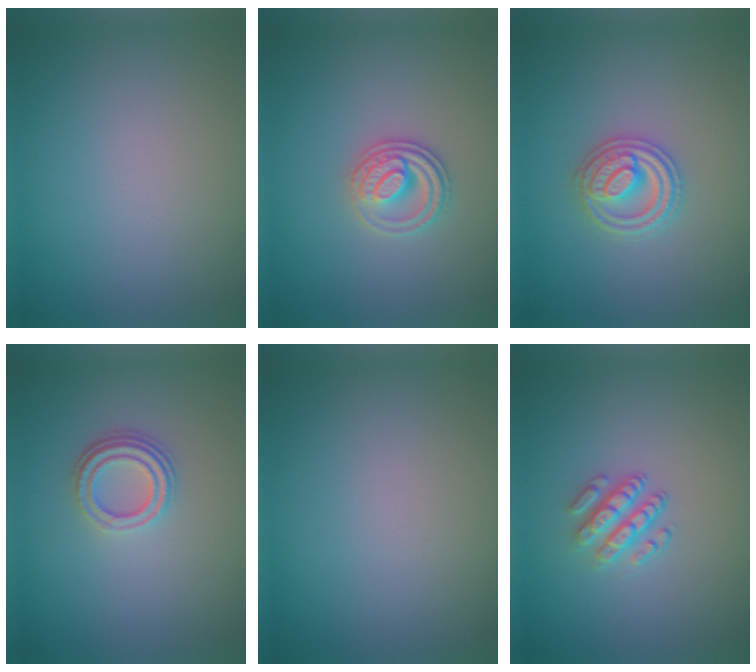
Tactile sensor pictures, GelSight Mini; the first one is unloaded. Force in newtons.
{"total": 2.7, "press": 2.5, "slide": 0.9}
{"total": 3.3, "press": 3.2, "slide": 0.6}
{"total": 3.1, "press": 2.2, "slide": 2.2}
{"total": 0.0}
{"total": 2.9, "press": 2.5, "slide": 1.6}